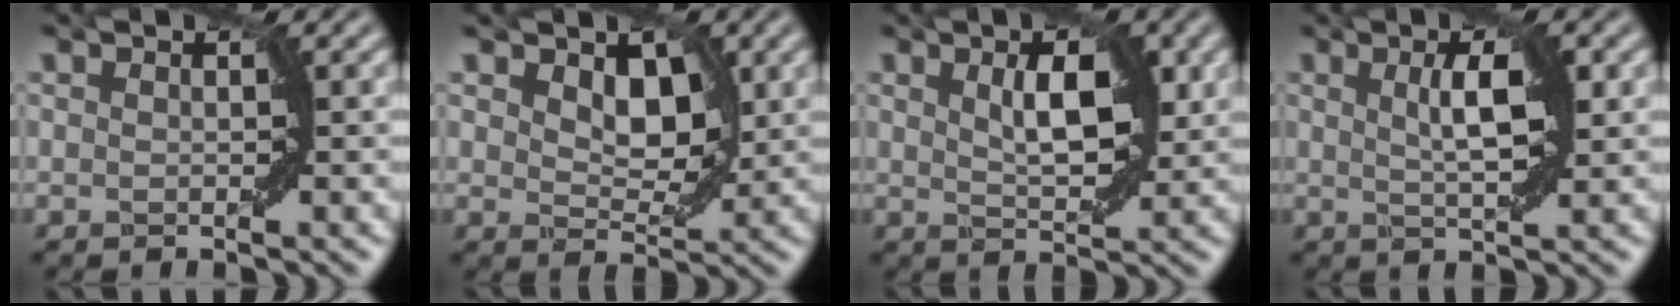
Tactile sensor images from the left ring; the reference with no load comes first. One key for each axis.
{"total": 4.0, "fx": 1.4, "fy": 2.5, "fz": 2.7, "tx": -0.050, "ty": -0.006, "tz": 0.021}
{"total": 4.4, "fx": 1.3, "fy": 1.7, "fz": 3.8, "tx": -0.066, "ty": 0.002, "tz": 0.025}
{"total": 3.8, "fx": 1.0, "fy": 0.9, "fz": 3.6, "tx": -0.059, "ty": 0.005, "tz": 0.017}